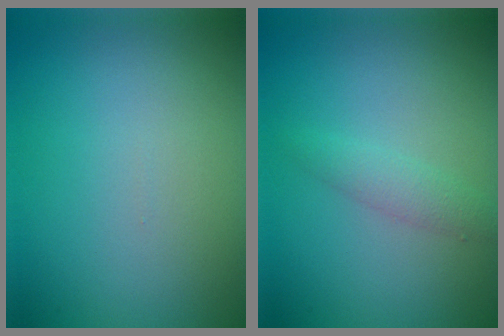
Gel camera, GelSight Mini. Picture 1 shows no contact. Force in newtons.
{"total": 1.6, "press": 1.6, "slide": 0.0}